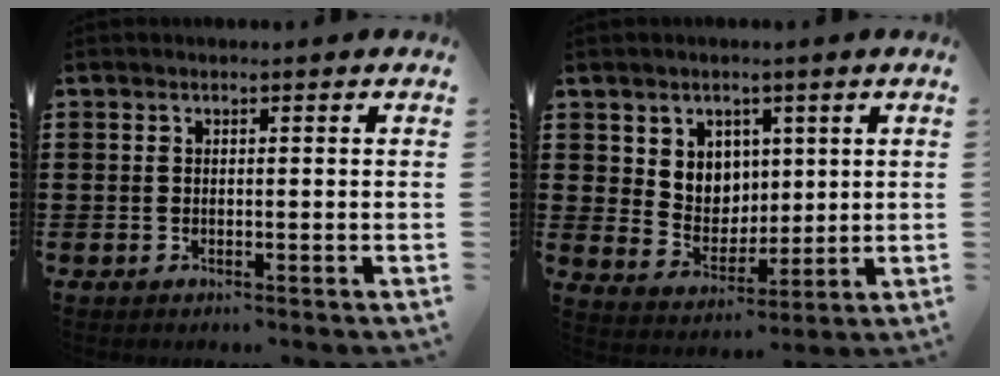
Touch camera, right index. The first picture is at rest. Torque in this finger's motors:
{"motor_torque": [0.50, 0.59, 0.15, 0.07]}